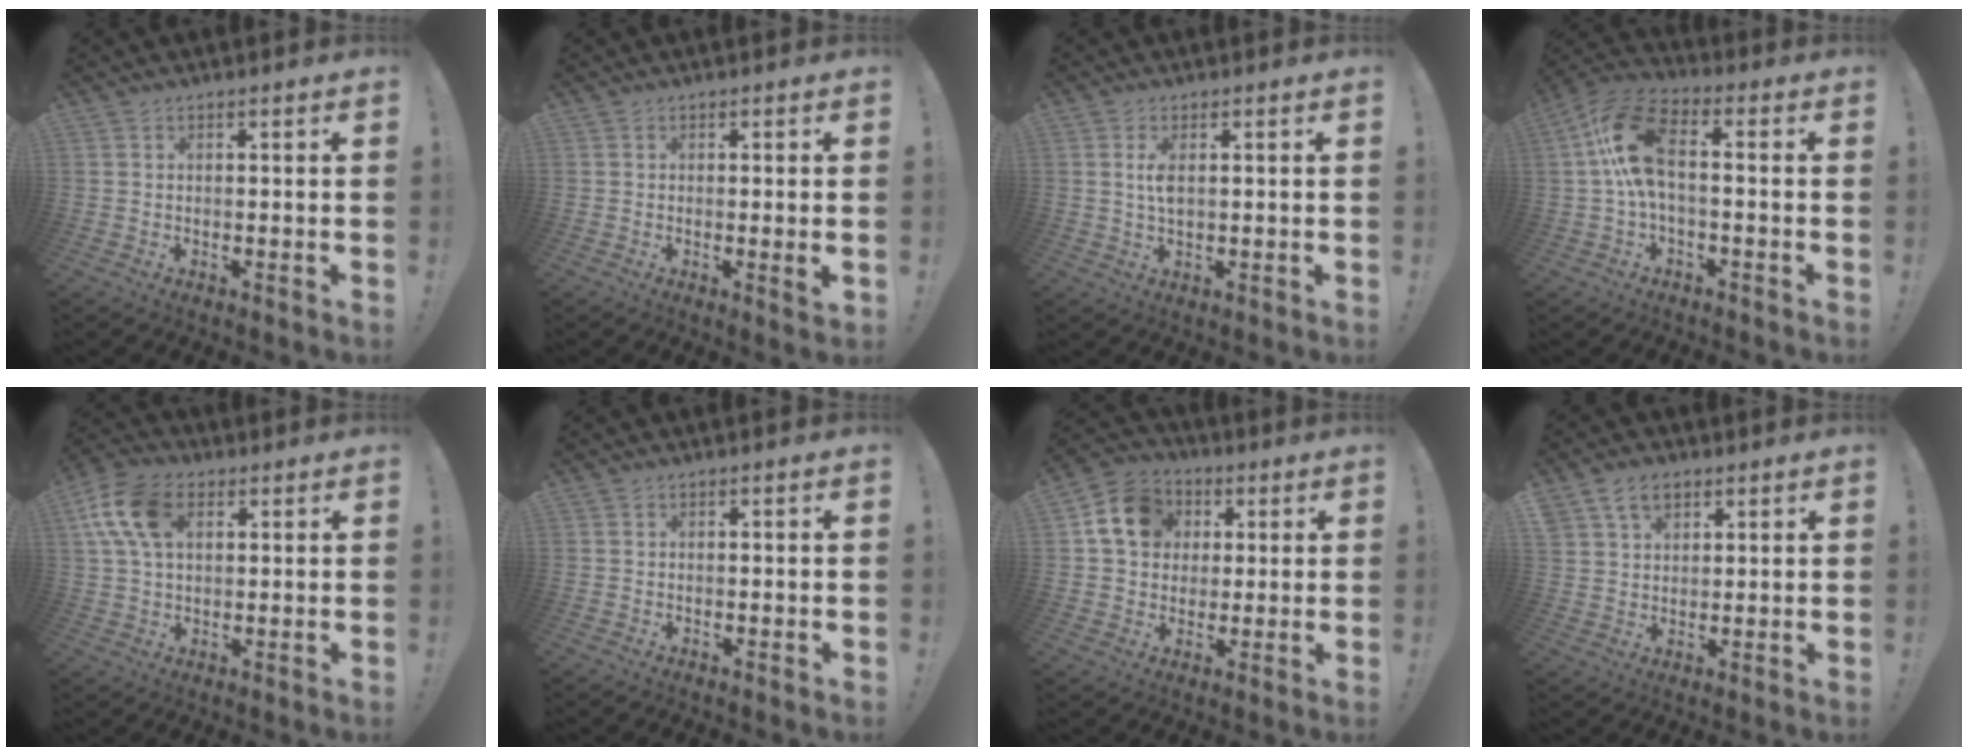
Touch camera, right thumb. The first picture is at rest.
{"total": 2.4, "force": [0.0, 0.0, 2.4], "torque": [-0.036, -0.005, 0.000]}
{"total": 3.6, "force": [0.7, 1.5, 3.3], "torque": [-0.060, -0.005, 0.006]}
{"total": 13.9, "force": [1.0, 6.8, 12.1], "torque": [-0.235, 0.007, 0.018]}
{"total": 13.8, "force": [4.3, 8.8, 9.7], "torque": [-0.187, 0.003, 0.084]}
{"total": 0.0}
{"total": 13.1, "force": [3.9, 11.0, 5.9], "torque": [-0.083, 0.002, 0.080]}
{"total": 7.4, "force": [4.2, 5.0, 3.3], "torque": [-0.048, -0.011, 0.081]}